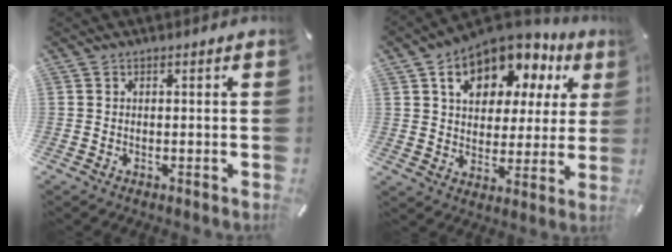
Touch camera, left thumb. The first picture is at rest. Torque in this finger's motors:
{"motor_torque": [2.51, 2.50, 2.06, -0.71, 0.28]}